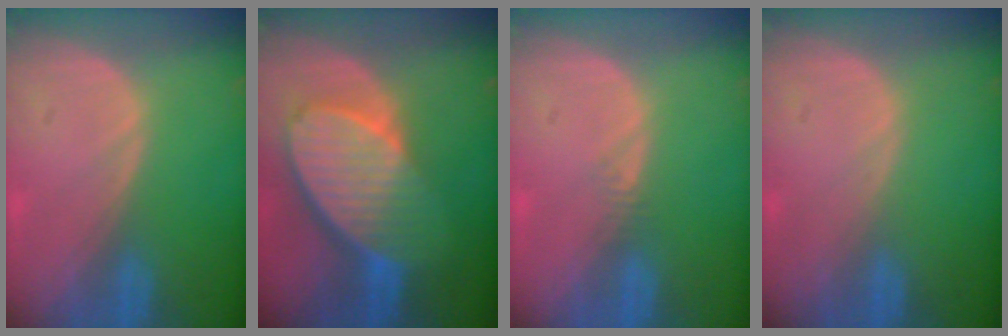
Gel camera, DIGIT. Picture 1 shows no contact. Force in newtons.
{"total": 10.2, "press": 9.0, "slide": 4.9}
{"total": 0.9, "press": 0.8, "slide": 0.4}
{"total": 0.0}